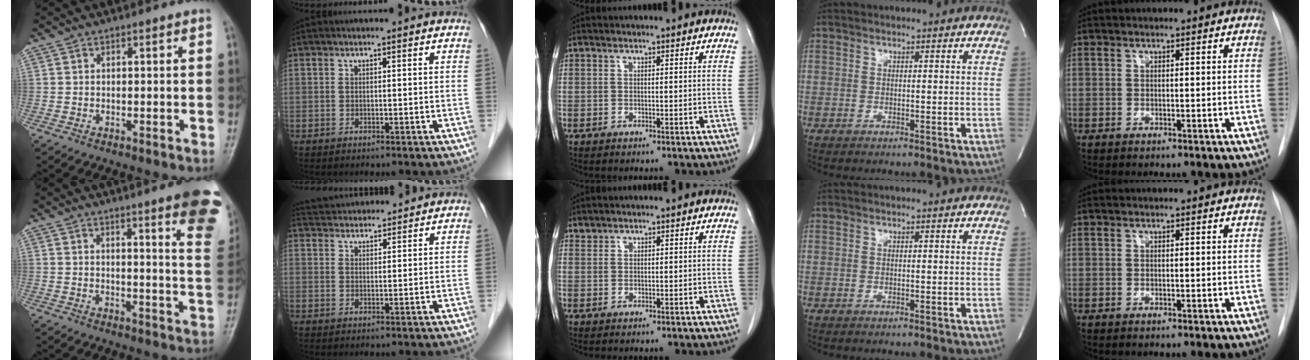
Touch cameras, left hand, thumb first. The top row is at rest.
{"thumb": {"total": 16.0, "force": [10.2, 2.0, 12.2], "torque": [-0.123, -0.054, 0.106]}, "index": {"total": 9.0, "force": [8.7, 1.1, 1.9], "torque": [-0.038, 0.035, 0.135]}, "middle": {"total": 0.7, "force": [0.7, 0.1, -0.1], "torque": [-0.001, 0.003, 0.014]}}